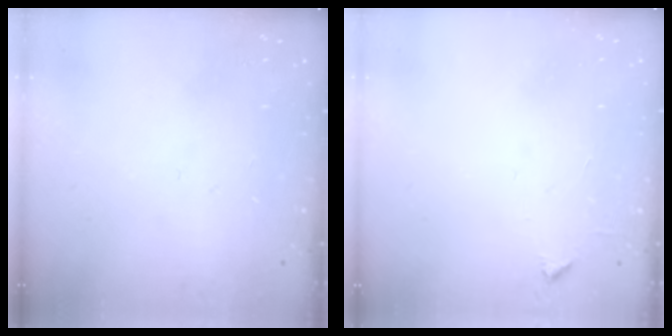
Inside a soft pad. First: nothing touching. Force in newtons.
{"total": 2.1, "press": 2.1, "slide": 0.3}